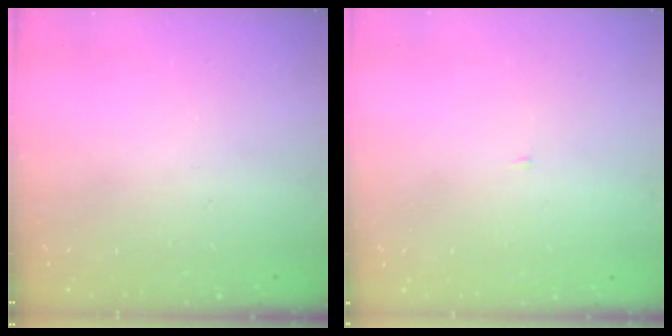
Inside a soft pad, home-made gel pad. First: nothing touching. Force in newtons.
{"total": 2.1, "press": 2.1, "slide": 0.2}